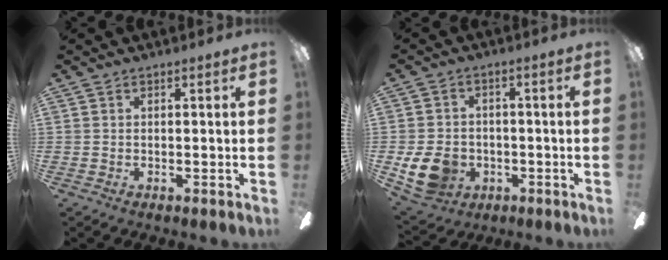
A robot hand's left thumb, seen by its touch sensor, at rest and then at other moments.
{"total": 10.6, "force": [-3.3, 8.3, 5.7], "torque": [-0.136, 0.015, -0.059]}